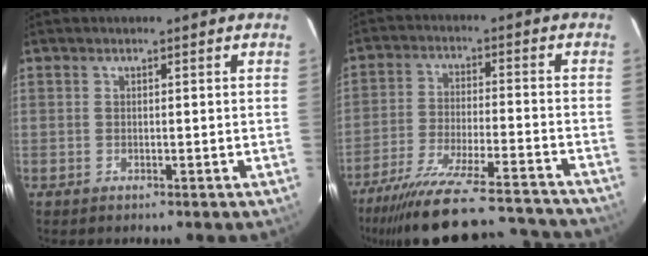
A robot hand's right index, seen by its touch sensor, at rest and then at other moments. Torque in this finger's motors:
{"motor_torque": [0.99, -1.15, 0.76, 0.12]}